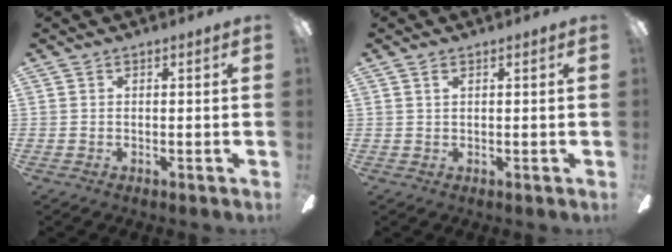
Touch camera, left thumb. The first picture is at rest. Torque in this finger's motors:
{"motor_torque": [-0.27, -0.26, 0.03, 0.01, -0.03]}